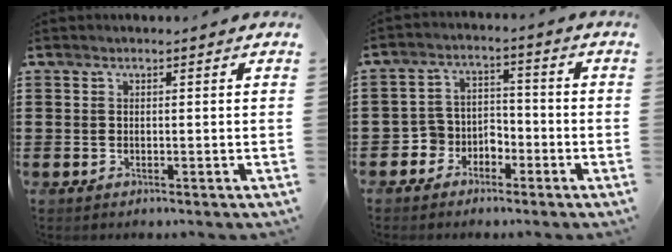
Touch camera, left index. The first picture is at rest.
{"total": 4.6, "force": [-3.2, 3.2, 0.4], "torque": [-0.019, 0.010, -0.067]}